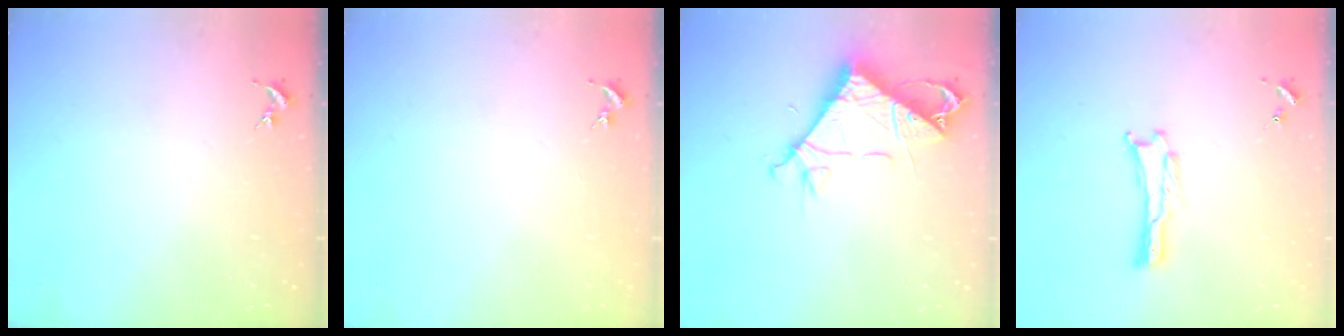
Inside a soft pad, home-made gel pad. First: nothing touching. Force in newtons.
{"total": 0.0}
{"total": 8.1, "press": 8.1, "slide": 0.6}
{"total": 0.0}